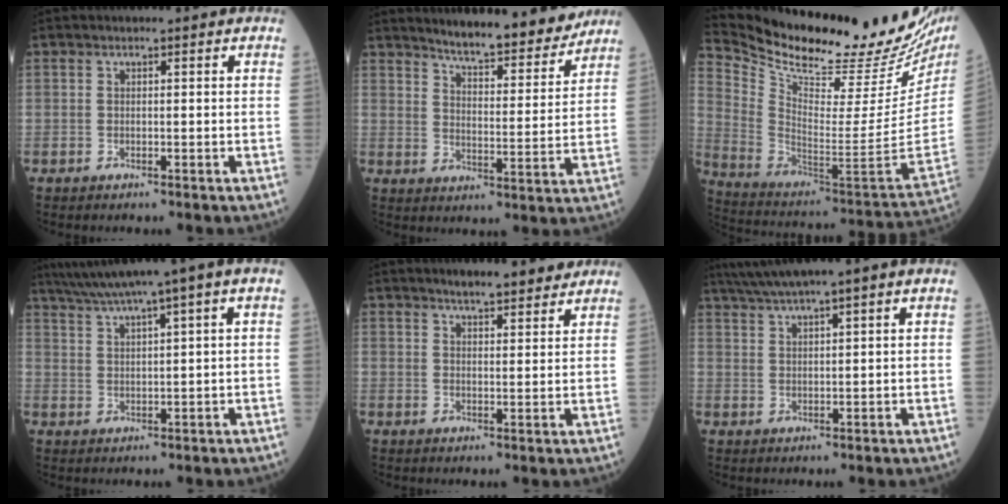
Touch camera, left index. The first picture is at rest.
{"total": 13.2, "force": [12.3, 1.5, 4.8], "torque": [-0.065, -0.015, 0.169]}
{"total": 31.5, "force": [27.4, 4.9, 14.7], "torque": [-0.256, -0.094, 0.388]}
{"total": 8.5, "force": [5.8, -1.1, 6.2], "torque": [-0.104, 0.031, 0.097]}
{"total": 6.8, "force": [6.0, 1.2, 3.1], "torque": [-0.046, 0.014, 0.083]}
{"total": 6.9, "force": [5.2, -0.9, 4.5], "torque": [-0.085, 0.028, 0.093]}